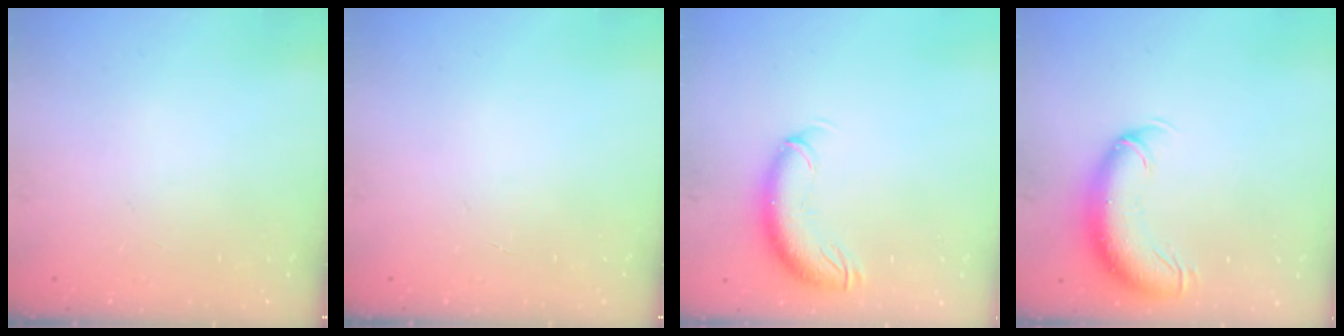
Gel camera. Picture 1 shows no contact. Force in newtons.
{"total": 0.0}
{"total": 10.6, "press": 10.4, "slide": 2.2}
{"total": 11.9, "press": 11.6, "slide": 2.7}